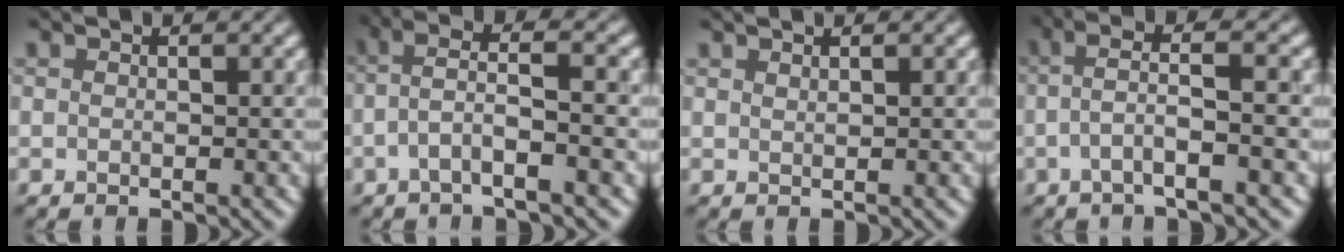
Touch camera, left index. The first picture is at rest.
{"total": 3.4, "force": [-0.9, 0.4, 3.3], "torque": [-0.067, 0.018, -0.016]}
{"total": 1.1, "force": [1.0, 0.3, 0.3], "torque": [0.006, 0.002, 0.012]}
{"total": 3.5, "force": [-0.3, 0.4, 3.4], "torque": [-0.064, 0.014, -0.001]}